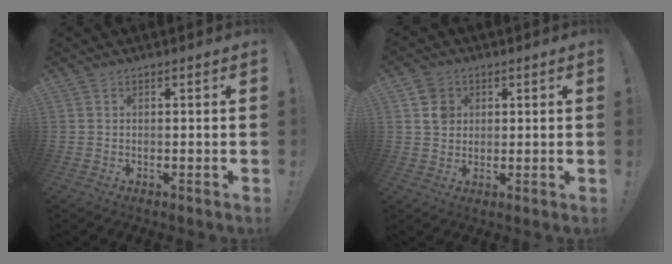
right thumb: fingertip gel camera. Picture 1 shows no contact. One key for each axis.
{"total": 5.7, "fx": 2.1, "fy": 4.9, "fz": 1.9, "tx": -0.026, "ty": -0.001, "tz": 0.040}